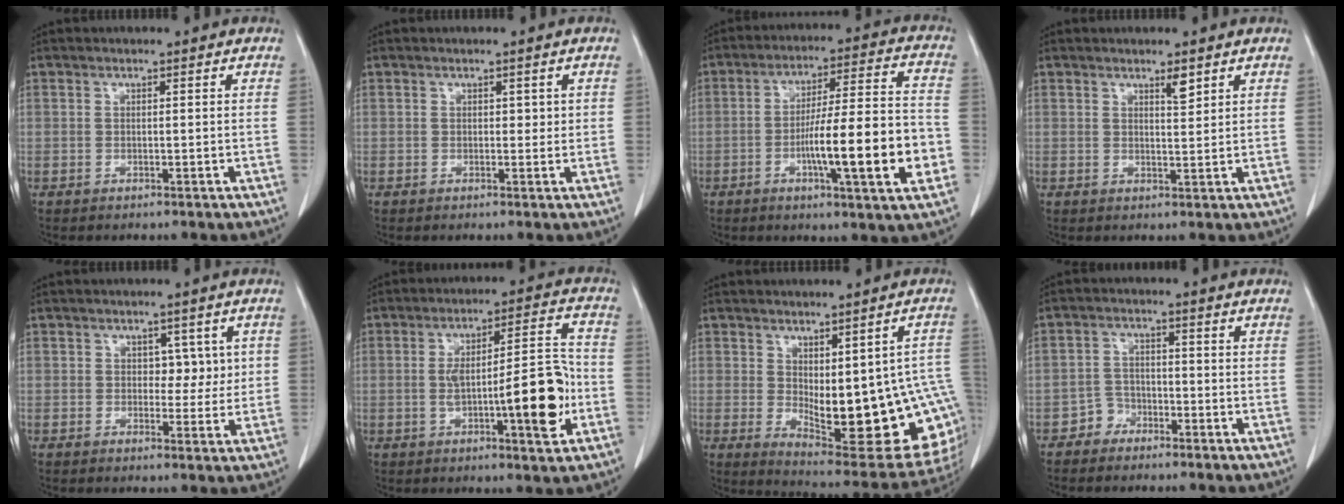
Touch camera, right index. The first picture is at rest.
{"total": 1.4, "force": [0.3, 1.0, 1.0], "torque": [-0.006, 0.003, 0.004]}
{"total": 16.4, "force": [-4.3, 1.2, 15.7], "torque": [-0.248, 0.003, -0.066]}
{"total": 2.1, "force": [1.5, 0.4, 1.4], "torque": [-0.026, -0.006, 0.025]}
{"total": 3.6, "force": [0.8, 2.5, 2.4], "torque": [-0.017, 0.006, 0.011]}
{"total": 13.5, "force": [-2.7, 2.4, 13.0], "torque": [-0.193, 0.018, -0.037]}
{"total": 20.3, "force": [-2.7, 7.2, 18.8], "torque": [-0.174, 0.002, -0.010]}
{"total": 3.0, "force": [-2.1, 2.2, -0.1], "torque": [0.003, 0.012, -0.043]}